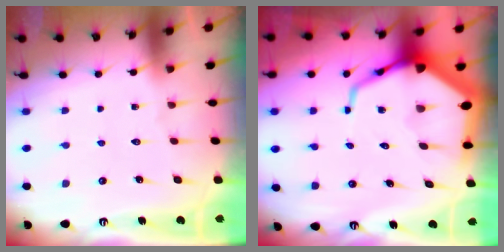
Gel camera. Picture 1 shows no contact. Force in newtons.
{"total": 13.1, "press": 13.0, "slide": 1.5}